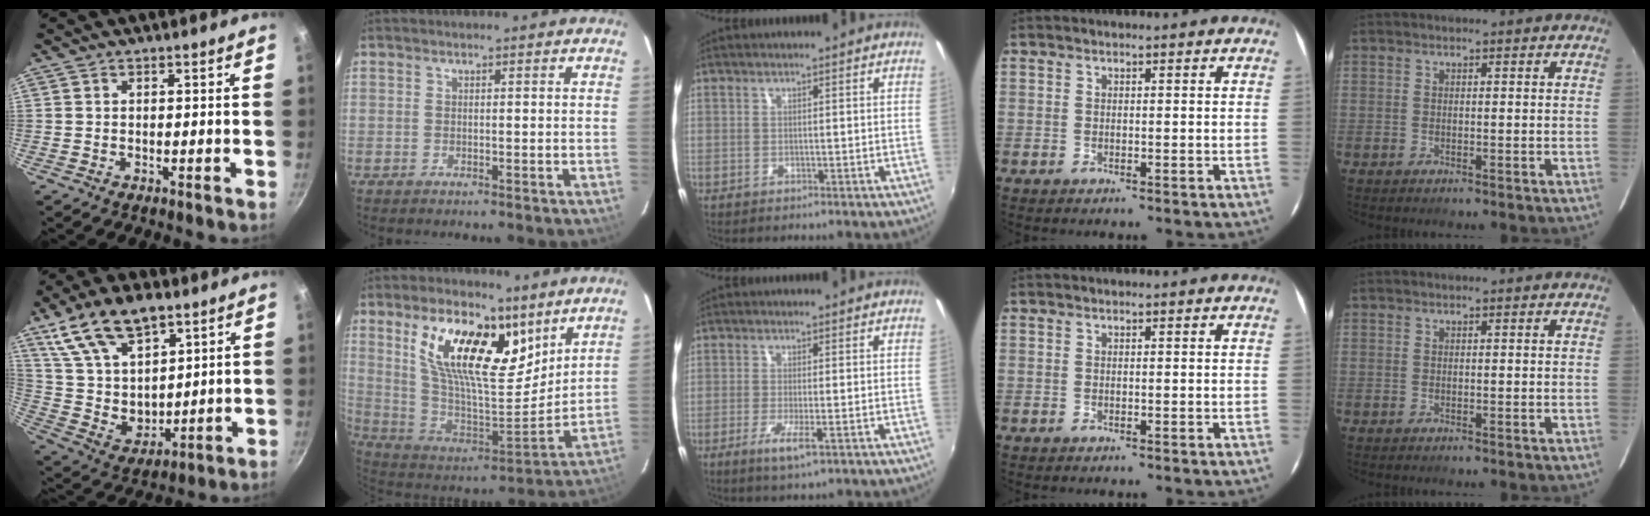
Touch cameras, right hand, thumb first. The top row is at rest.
{"thumb": {"total": 18.9, "force": [10.5, 10.5, 11.7], "torque": [-0.178, -0.042, 0.210]}, "index": {"total": 21.2, "force": [11.1, 9.6, 15.3], "torque": [-0.289, 0.008, 0.206]}, "middle": {"total": 4.5, "force": [-2.0, 0.5, 4.0], "torque": [-0.087, -0.014, -0.037]}}